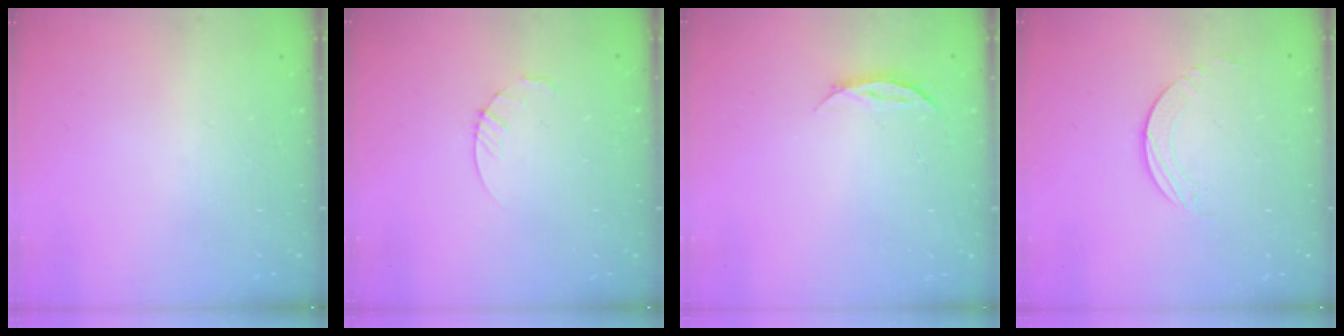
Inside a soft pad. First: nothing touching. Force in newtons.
{"total": 3.7, "press": 3.7, "slide": 0.5}
{"total": 3.7, "press": 3.6, "slide": 0.4}
{"total": 1.7, "press": 1.7, "slide": 0.2}